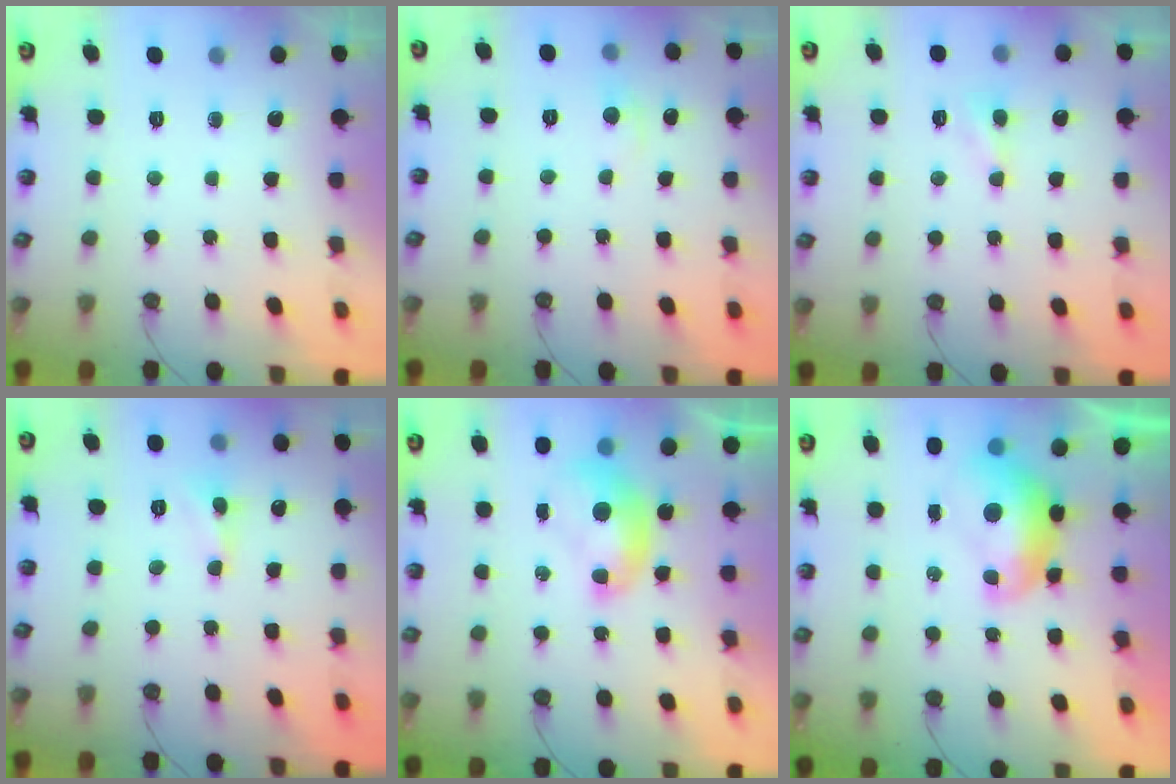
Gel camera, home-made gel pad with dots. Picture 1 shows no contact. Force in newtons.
{"total": 0.6, "press": 0.6, "slide": 0.2}
{"total": 0.6, "press": 0.5, "slide": 0.3}
{"total": 0.6, "press": 0.5, "slide": 0.4}
{"total": 1.5, "press": 1.5, "slide": 0.1}
{"total": 1.6, "press": 1.5, "slide": 0.6}